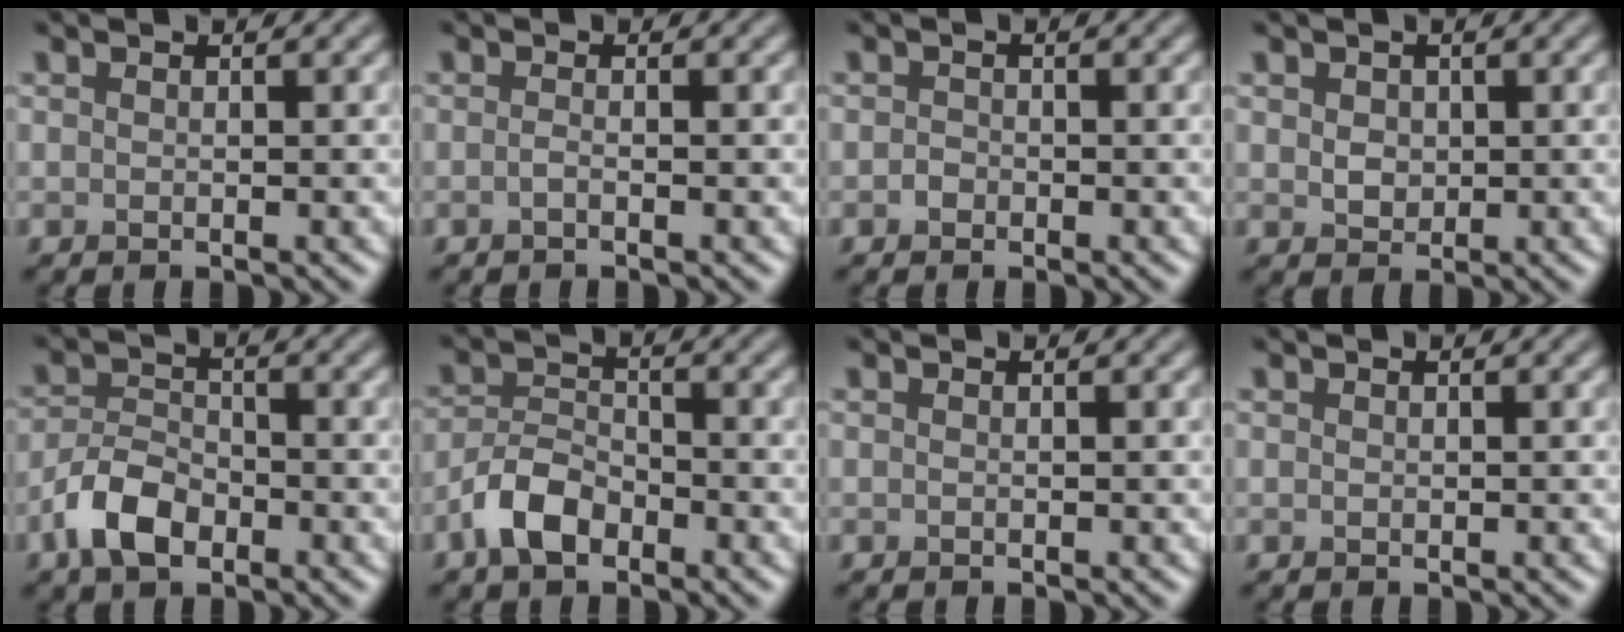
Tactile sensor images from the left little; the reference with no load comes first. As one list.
[{"total": 0.8, "force": [-0.4, 0.2, 0.6], "torque": [-0.013, -0.002, -0.010]}, {"total": 0.8, "force": [-0.4, 0.6, 0.2], "torque": [-0.003, -0.002, -0.009]}, {"total": 1.7, "force": [0.5, 1.4, 0.9], "torque": [-0.018, -0.001, 0.010]}, {"total": 4.4, "force": [-2.4, 2.4, 2.7], "torque": [-0.049, 0.003, -0.053]}, {"total": 3.9, "force": [-2.3, 2.1, 2.3], "torque": [-0.042, 0.006, -0.053]}, {"total": 0.0}, {"total": 0.0}]